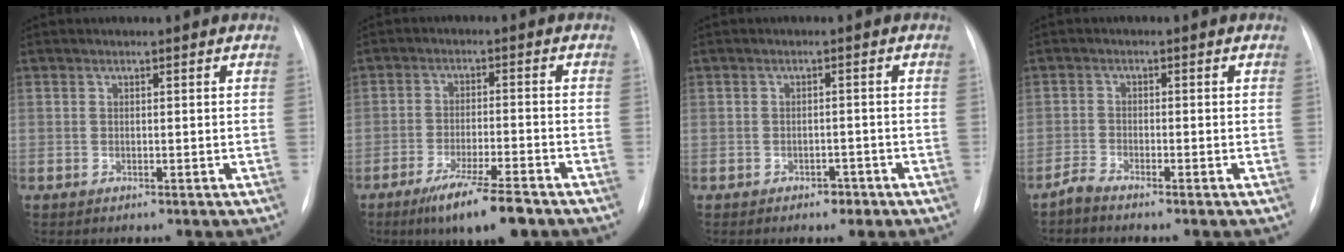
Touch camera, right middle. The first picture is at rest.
{"total": 9.0, "force": [-6.3, 0.7, 6.4], "torque": [-0.114, -0.022, -0.103]}
{"total": 2.0, "force": [-1.4, 1.2, 0.9], "torque": [-0.015, 0.005, -0.012]}
{"total": 1.9, "force": [-1.8, -0.3, 0.5], "torque": [-0.021, -0.008, -0.037]}